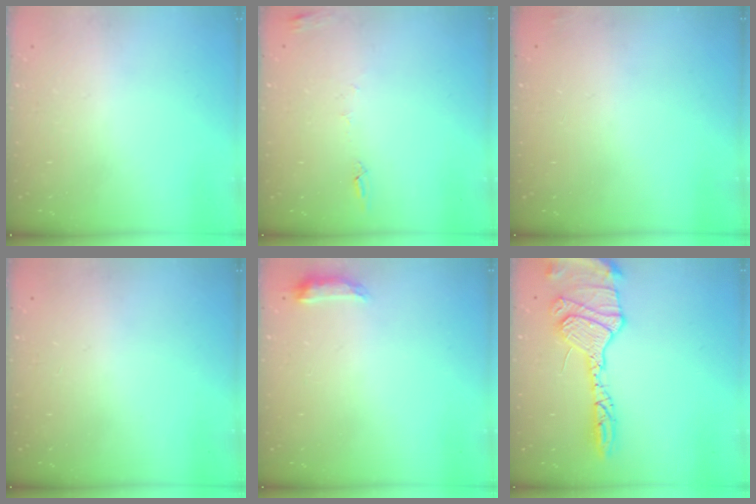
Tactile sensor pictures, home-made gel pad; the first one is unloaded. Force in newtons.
{"total": 6.0, "press": 6.0, "slide": 0.6}
{"total": 2.3, "press": 2.2, "slide": 0.8}
{"total": 12.1, "press": 3.1, "slide": 11.7}
{"total": 6.5, "press": 6.4, "slide": 1.0}
{"total": 17.9, "press": 17.7, "slide": 2.5}